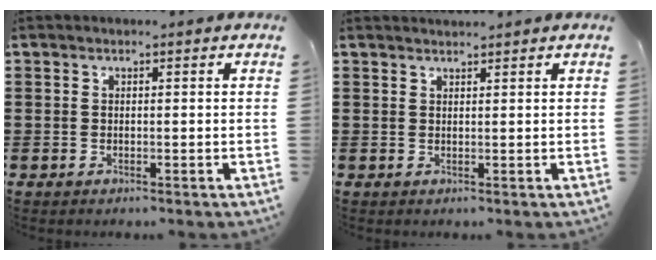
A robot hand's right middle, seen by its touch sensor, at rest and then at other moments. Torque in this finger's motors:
{"motor_torque": [-0.13, -0.06, 0.02, -0.02]}